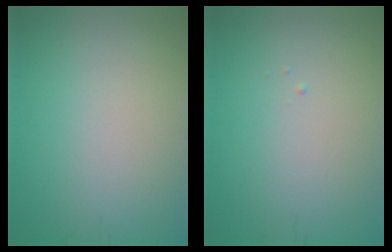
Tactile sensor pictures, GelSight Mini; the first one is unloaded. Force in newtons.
{"total": 0.0}